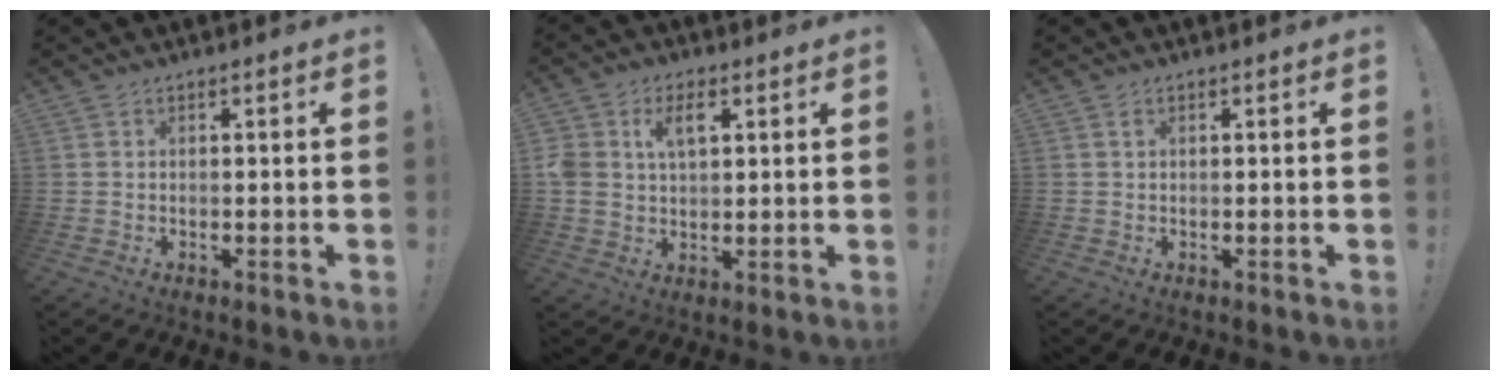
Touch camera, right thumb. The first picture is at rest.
{"total": 6.8, "force": [2.6, 4.7, 4.2], "torque": [-0.073, 0.001, 0.047]}
{"total": 0.6, "force": [0.3, 0.4, 0.3], "torque": [-0.001, 0.001, 0.003]}